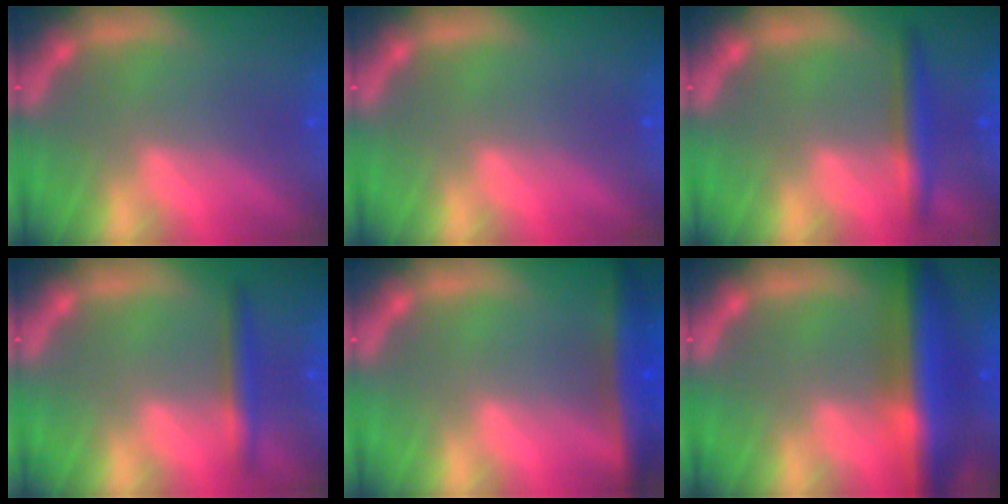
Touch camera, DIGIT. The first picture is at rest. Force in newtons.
{"total": 0.0}
{"total": 3.0}
{"total": 2.4}
{"total": 5.0}
{"total": 8.0}